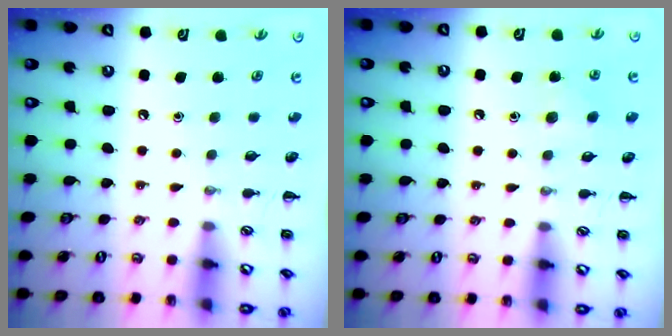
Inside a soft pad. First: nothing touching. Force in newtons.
{"total": 5.4, "press": 5.2, "slide": 1.5}